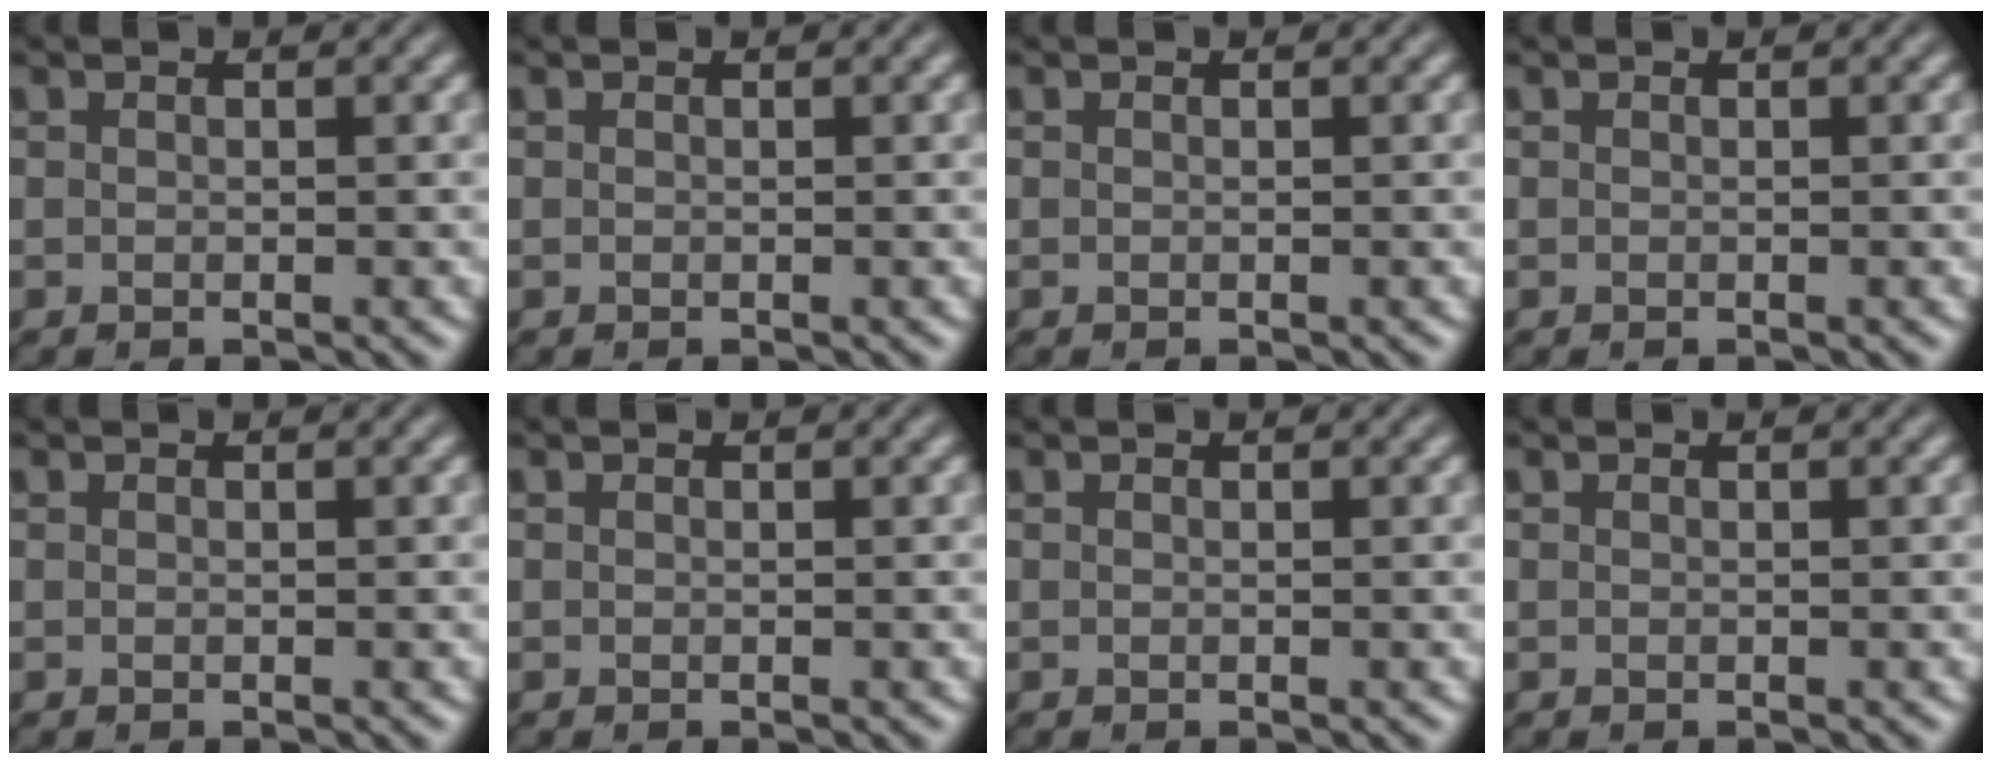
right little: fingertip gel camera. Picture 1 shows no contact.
{"total": 0.0}
{"total": 0.0}
{"total": 0.0}
{"total": 0.0}
{"total": 0.0}
{"total": 0.0}
{"total": 0.0}